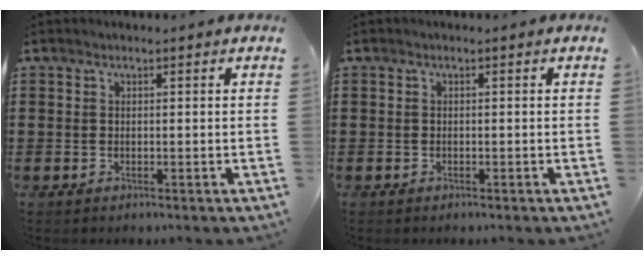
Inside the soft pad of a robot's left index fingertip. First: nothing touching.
{"total": 0.0}